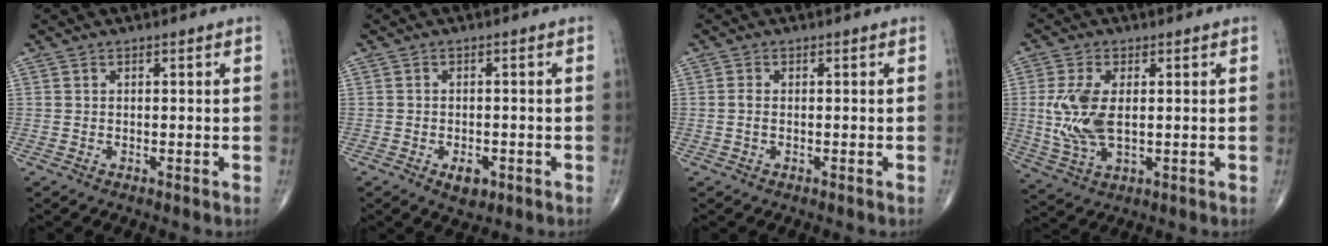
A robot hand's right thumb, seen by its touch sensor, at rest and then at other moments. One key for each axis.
{"total": 3.4, "fx": -1.5, "fy": 2.0, "fz": 2.2, "tx": -0.027, "ty": 0.001, "tz": -0.018}
{"total": 1.1, "fx": -0.2, "fy": 0.6, "fz": 1.0, "tx": -0.020, "ty": 0.001, "tz": -0.004}
{"total": 10.0, "fx": 0.6, "fy": 5.1, "fz": 8.5, "tx": -0.191, "ty": -0.007, "tz": 0.019}